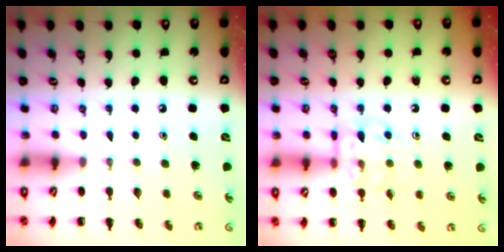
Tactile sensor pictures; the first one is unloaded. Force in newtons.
{"total": 11.0, "press": 10.9, "slide": 1.4}